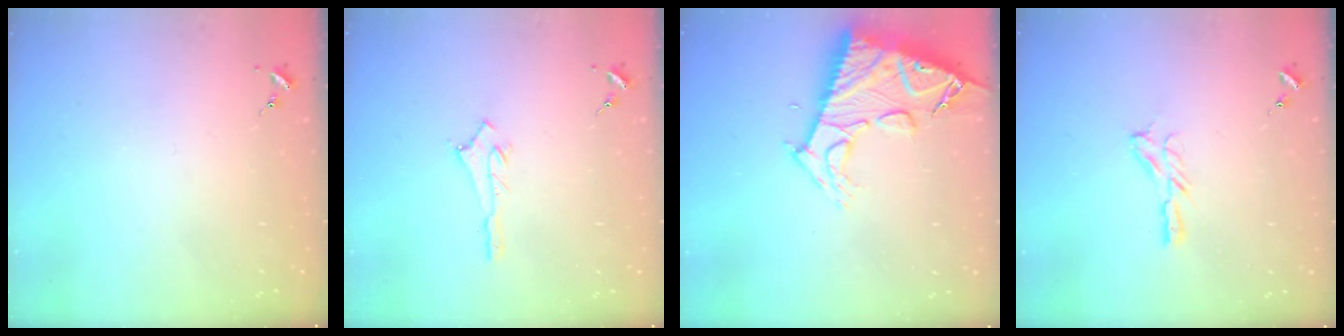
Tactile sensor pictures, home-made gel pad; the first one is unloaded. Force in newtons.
{"total": 2.5, "press": 2.5, "slide": 0.2}
{"total": 14.6, "press": 14.5, "slide": 1.3}
{"total": 6.4, "press": 6.4, "slide": 0.4}